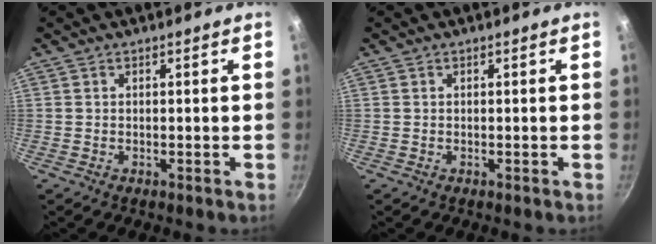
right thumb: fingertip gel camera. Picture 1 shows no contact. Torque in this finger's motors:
{"motor_torque": [-0.15, 0.15, -0.18, 0.13, 0.00]}